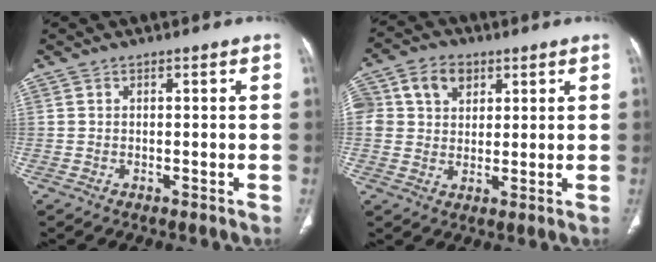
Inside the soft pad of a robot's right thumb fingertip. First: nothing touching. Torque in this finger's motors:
{"motor_torque": [-0.89, 2.10, 2.03, 0.73, 0.30]}